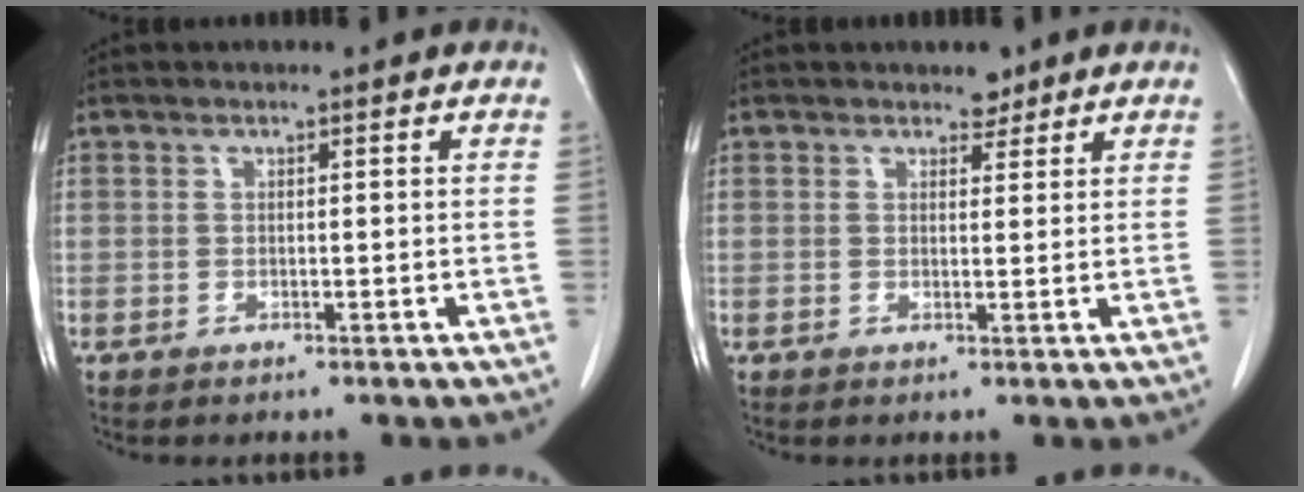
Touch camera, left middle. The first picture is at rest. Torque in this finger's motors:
{"motor_torque": [0.24, -0.22, -0.02, 0.01]}